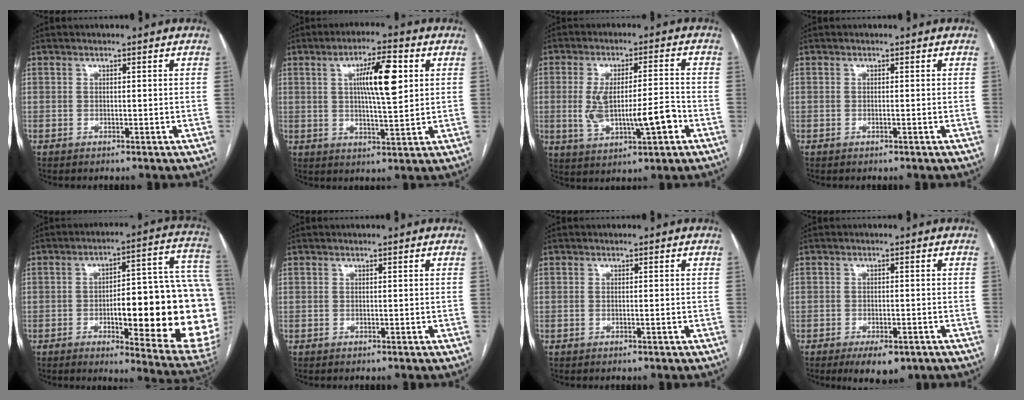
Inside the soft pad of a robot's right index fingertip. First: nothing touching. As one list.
[{"total": 9.5, "force": [2.6, 1.5, 9.0], "torque": [-0.152, 0.008, 0.043]}, {"total": 10.7, "force": [-2.1, 2.7, 10.1], "torque": [-0.190, 0.011, -0.023]}, {"total": 0.0}, {"total": 27.4, "force": [-3.9, 5.1, 26.6], "torque": [-0.265, 0.021, -0.045]}, {"total": 0.0}, {"total": 0.6, "force": [-0.1, 0.2, 0.6], "torque": [-0.011, -0.001, 0.000]}, {"total": 5.9, "force": [-3.8, 2.5, 3.8], "torque": [-0.053, -0.004, -0.051]}]